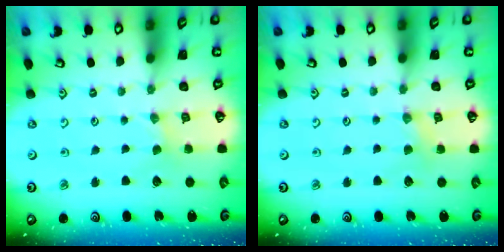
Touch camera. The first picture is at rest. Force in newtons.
{"total": 3.0, "press": 3.0, "slide": 0.4}